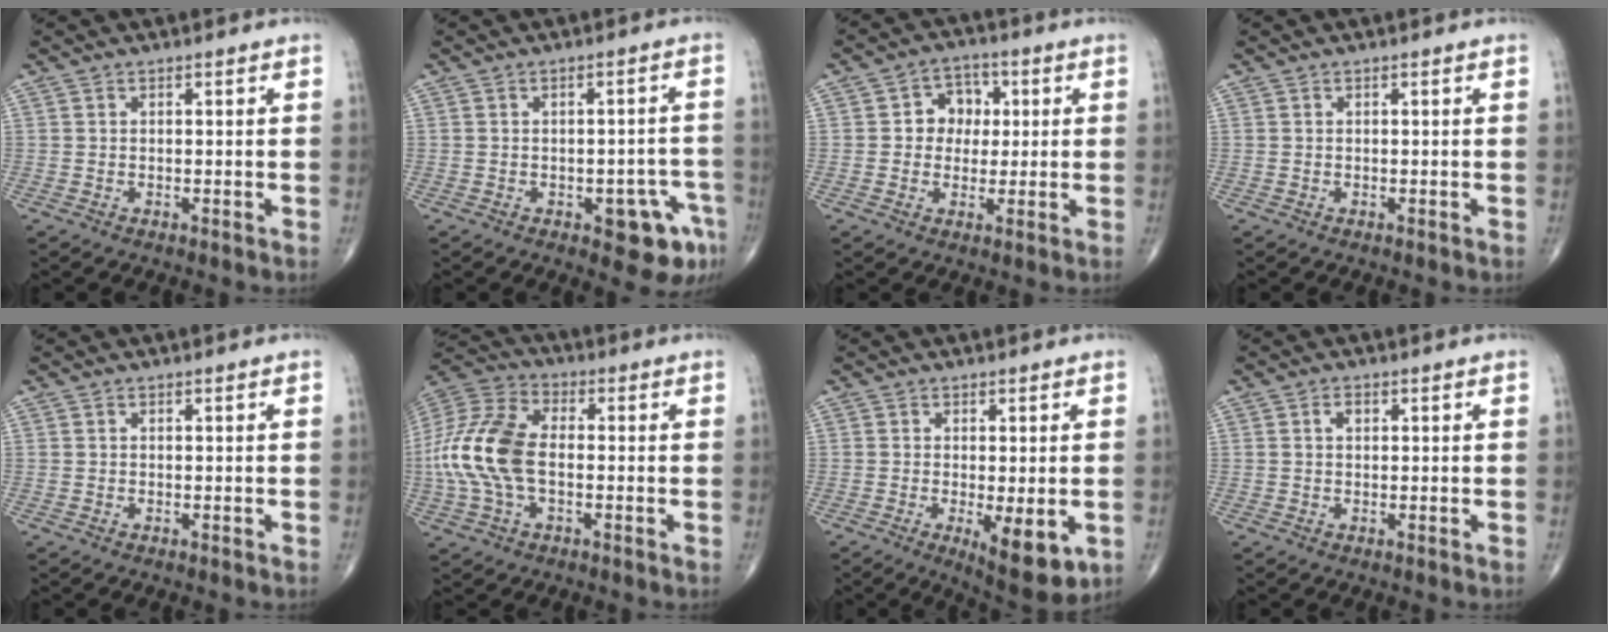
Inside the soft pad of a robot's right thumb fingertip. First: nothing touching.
{"total": 8.0, "force": [-3.7, 3.4, 6.2], "torque": [-0.050, 0.020, -0.039]}
{"total": 6.7, "force": [0.9, 5.7, 3.3], "torque": [-0.009, 0.009, 0.006]}
{"total": 0.0}
{"total": 0.0}
{"total": 16.2, "force": [-1.4, 9.2, 13.2], "torque": [-0.297, 0.028, -0.029]}
{"total": 8.8, "force": [-2.4, 3.0, 7.9], "torque": [-0.109, -0.021, -0.028]}
{"total": 1.5, "force": [0.4, 0.9, 1.1], "torque": [-0.018, 0.004, 0.005]}